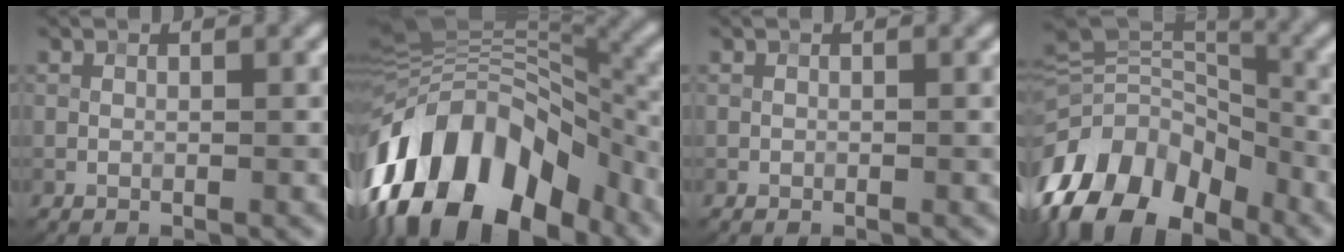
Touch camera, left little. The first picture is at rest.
{"total": 14.9, "force": [-7.4, 8.3, 9.9], "torque": [-0.191, 0.037, -0.143]}
{"total": 0.0}
{"total": 14.0, "force": [-8.3, 8.2, 7.7], "torque": [-0.174, 0.014, -0.152]}